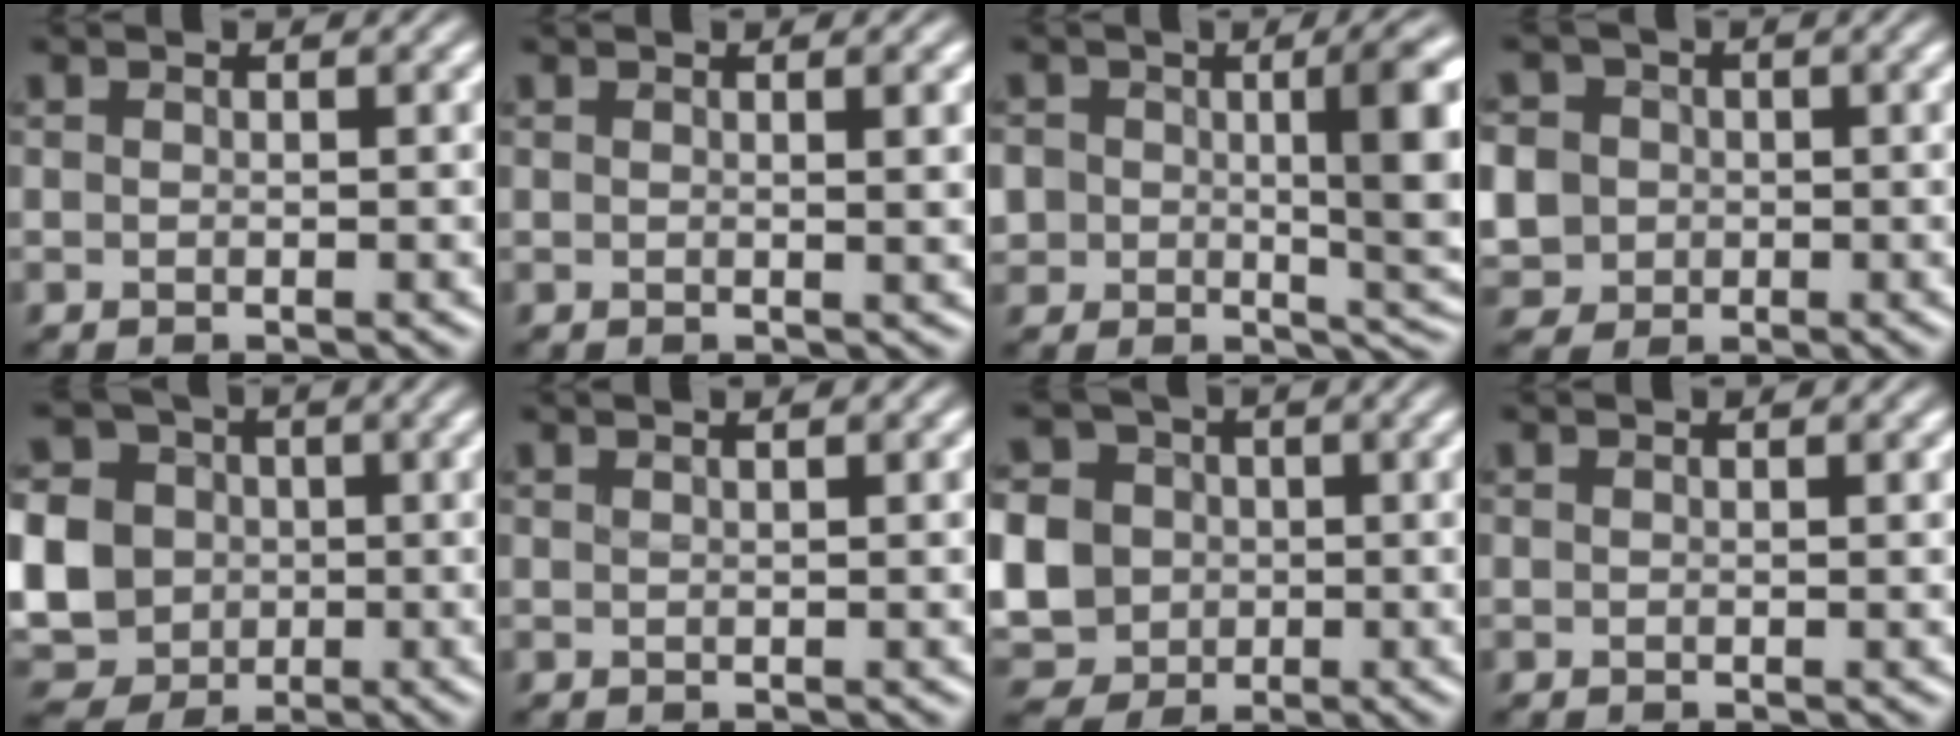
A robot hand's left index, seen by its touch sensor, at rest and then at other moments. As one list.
[{"total": 1.8, "force": [0.7, 0.6, 1.6], "torque": [-0.013, 0.005, 0.006]}, {"total": 8.5, "force": [0.9, 4.4, 7.3], "torque": [-0.110, -0.011, 0.018]}, {"total": 8.2, "force": [-0.6, 7.6, 3.0], "torque": [-0.085, 0.011, -0.037]}, {"total": 13.3, "force": [-0.7, 11.9, 5.9], "torque": [-0.172, -0.004, -0.039]}, {"total": 2.5, "force": [1.4, 1.0, 1.8], "torque": [-0.005, 0.002, -0.006]}, {"total": 11.9, "force": [-0.6, 10.7, 5.2], "torque": [-0.148, -0.003, -0.038]}, {"total": 0.5, "force": [0.4, 0.2, 0.4], "torque": [0.001, 0.003, 0.004]}]